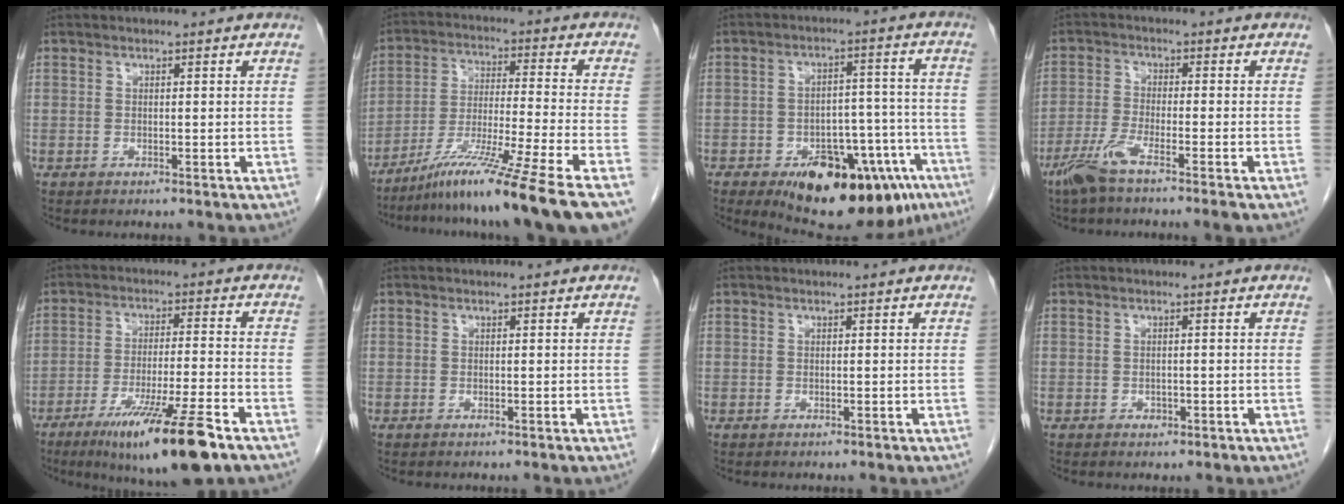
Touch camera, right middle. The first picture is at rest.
{"total": 15.1, "force": [-10.9, -2.9, 10.1], "torque": [-0.180, -0.040, -0.183]}
{"total": 21.8, "force": [-12.6, 10.0, 14.7], "torque": [-0.169, 0.022, -0.169]}
{"total": 5.5, "force": [-3.9, -0.2, 3.9], "torque": [-0.084, -0.012, -0.085]}
{"total": 14.0, "force": [-8.6, 0.5, 11.1], "torque": [-0.181, -0.033, -0.139]}
{"total": 0.0}
{"total": 0.0}
{"total": 0.9, "force": [-0.5, 0.7, 0.4], "torque": [-0.008, 0.002, -0.004]}